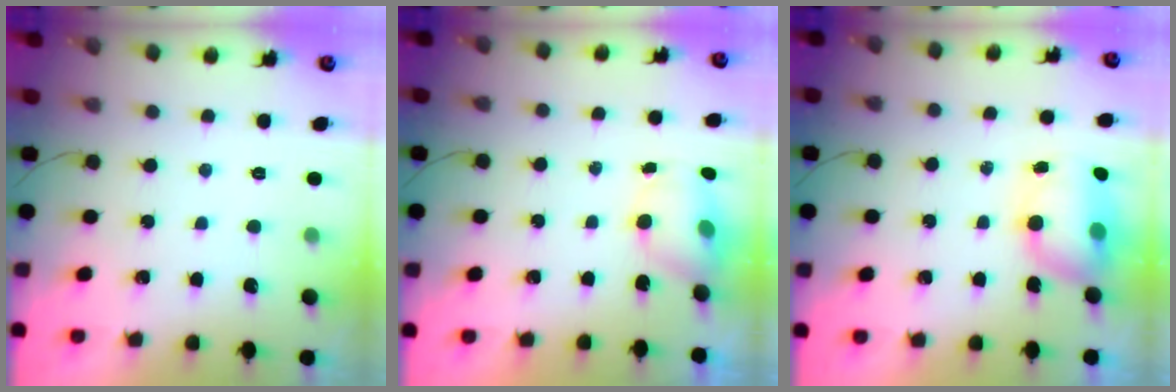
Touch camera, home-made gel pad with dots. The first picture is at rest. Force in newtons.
{"total": 5.8, "press": 5.7, "slide": 0.7}
{"total": 10.7, "press": 8.7, "slide": 6.3}